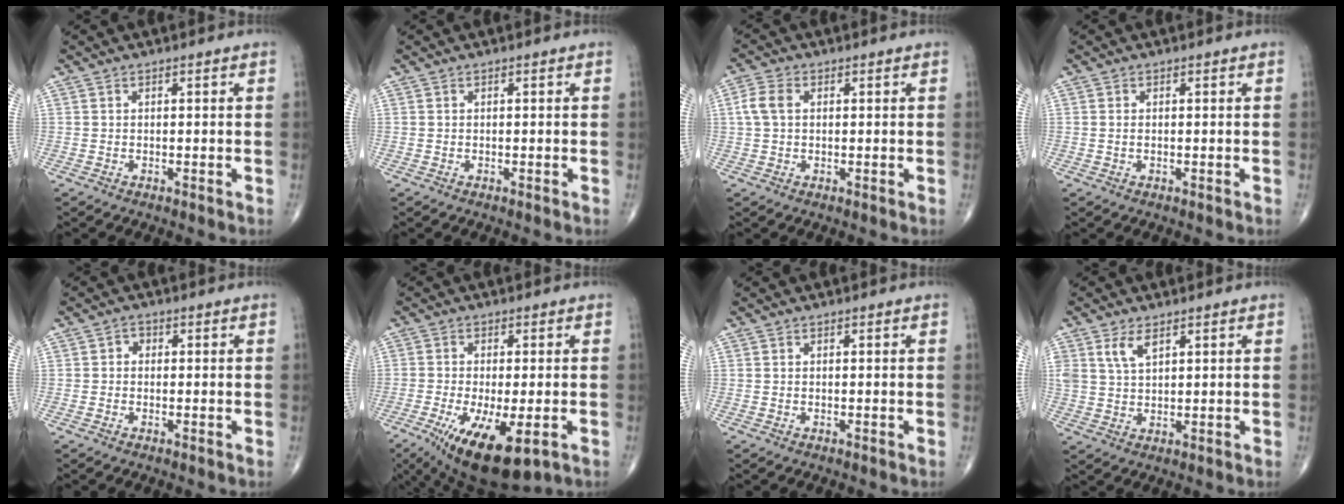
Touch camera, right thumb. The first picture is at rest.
{"total": 0.0}
{"total": 4.2, "force": [0.7, 2.8, 3.0], "torque": [-0.074, 0.012, 0.011]}
{"total": 0.7, "force": [0.0, 0.3, 0.6], "torque": [-0.015, 0.001, 0.002]}
{"total": 1.4, "force": [0.0, 1.2, 0.6], "torque": [0.002, 0.005, -0.007]}
{"total": 13.7, "force": [-5.8, 4.7, 11.6], "torque": [-0.207, -0.021, -0.082]}
{"total": 0.0}
{"total": 4.2, "force": [2.3, 2.0, 2.8], "torque": [-0.052, -0.009, 0.050]}